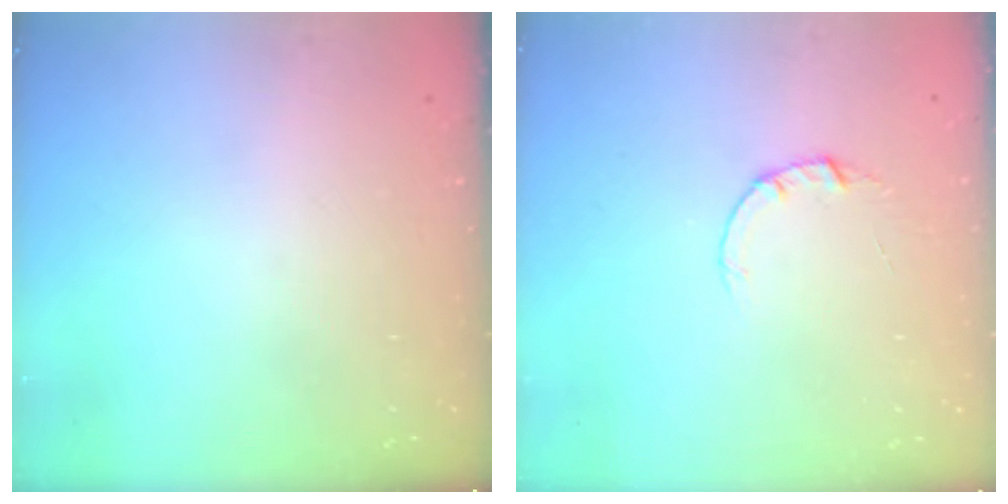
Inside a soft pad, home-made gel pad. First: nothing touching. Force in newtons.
{"total": 2.0, "press": 2.0, "slide": 0.2}